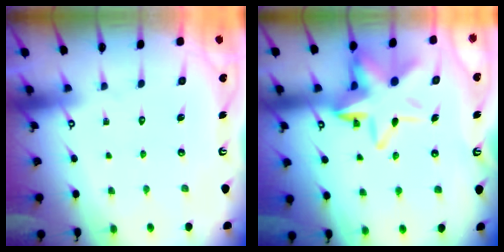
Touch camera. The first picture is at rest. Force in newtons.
{"total": 14.4, "press": 14.0, "slide": 3.1}